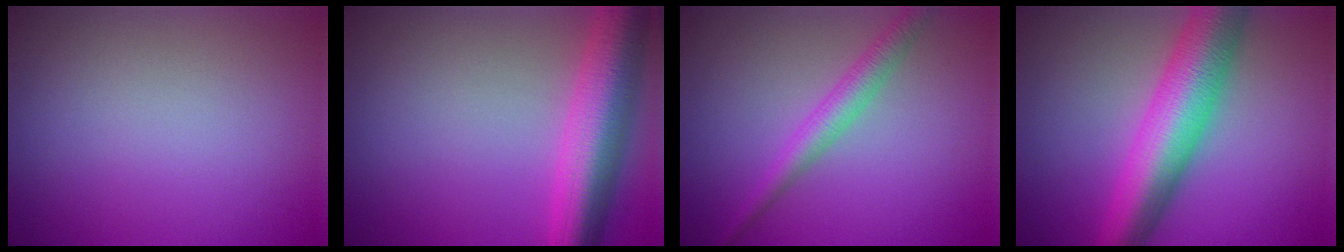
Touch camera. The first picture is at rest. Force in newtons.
{"total": 8.0, "press": 8.0, "slide": 0.4}
{"total": 2.8, "press": 2.8, "slide": 0.1}
{"total": 9.2, "press": 9.2, "slide": 0.4}